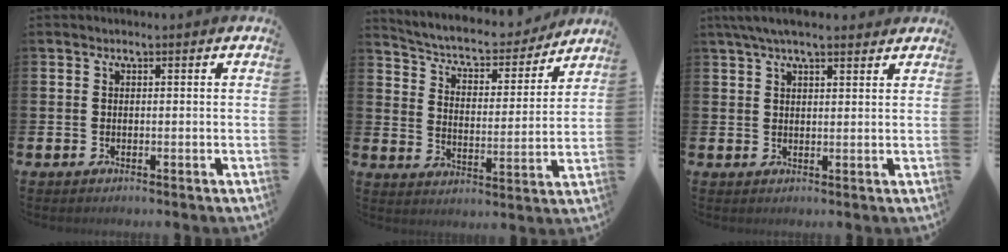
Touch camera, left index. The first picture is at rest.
{"total": 5.5, "force": [5.1, 1.7, 1.4], "torque": [-0.050, -0.044, 0.079]}
{"total": 4.8, "force": [4.0, 1.2, 2.5], "torque": [-0.053, -0.005, 0.073]}